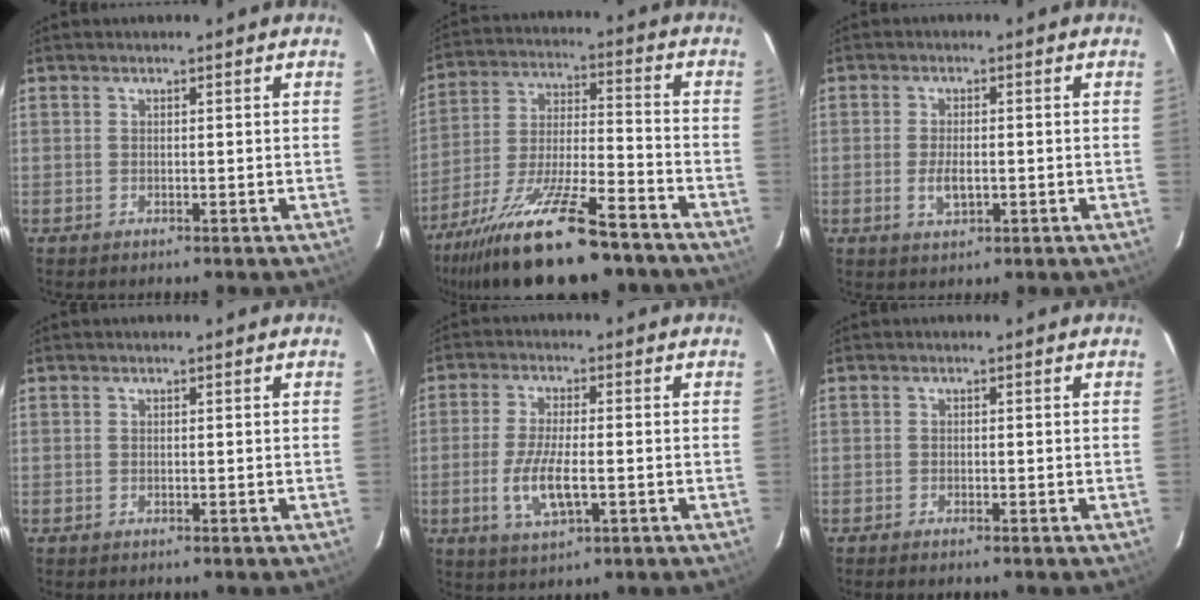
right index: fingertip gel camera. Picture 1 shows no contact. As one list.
[{"total": 22.5, "force": [-16.9, 5.4, 14.0], "torque": [-0.272, -0.039, -0.276]}, {"total": 4.0, "force": [-0.9, 2.0, 3.3], "torque": [-0.066, -0.006, -0.015]}, {"total": 0.0}, {"total": 8.2, "force": [-2.1, 2.8, 7.4], "torque": [-0.153, -0.012, -0.039]}, {"total": 1.1, "force": [-0.9, 0.1, 0.5], "torque": [-0.014, -0.002, -0.018]}]